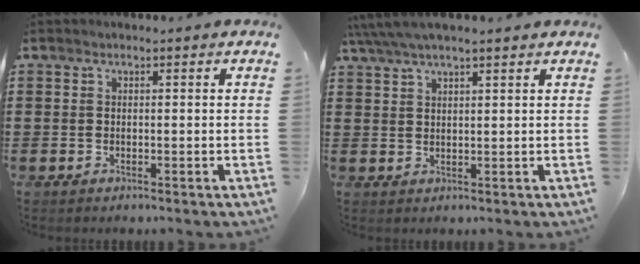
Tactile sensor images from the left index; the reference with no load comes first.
{"total": 3.6, "force": [2.9, 0.4, 2.1], "torque": [-0.046, 0.001, 0.053]}